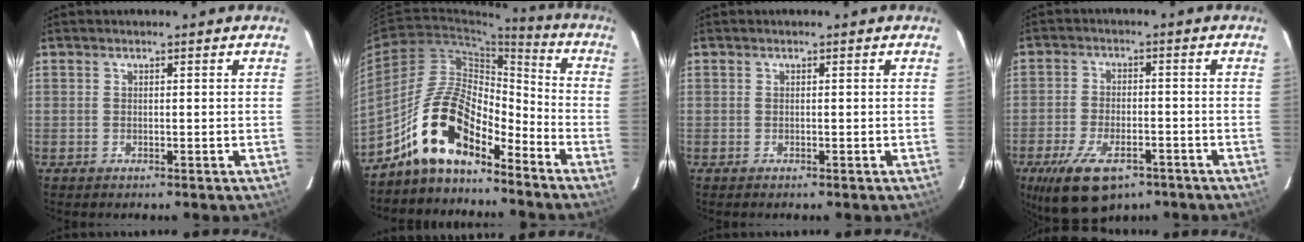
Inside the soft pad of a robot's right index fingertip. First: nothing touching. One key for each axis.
{"total": 14.1, "fx": -10.5, "fy": 5.1, "fz": 7.9, "tx": -0.152, "ty": 0.021, "tz": -0.203}
{"total": 0.0}
{"total": 13.2, "fx": -8.2, "fy": 6.1, "fz": 8.2, "tx": -0.180, "ty": -0.023, "tz": -0.138}